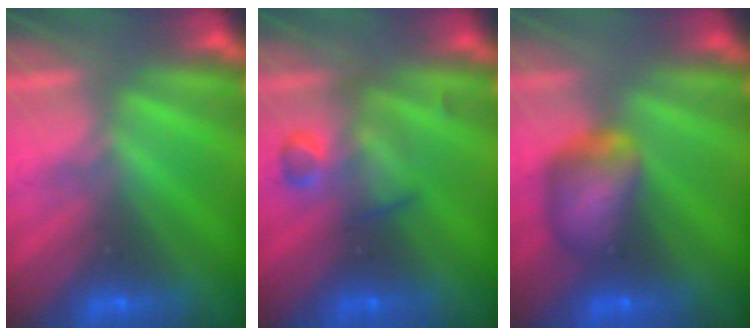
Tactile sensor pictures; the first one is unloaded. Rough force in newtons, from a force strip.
{"total": 3.0}
{"total": 7.0}